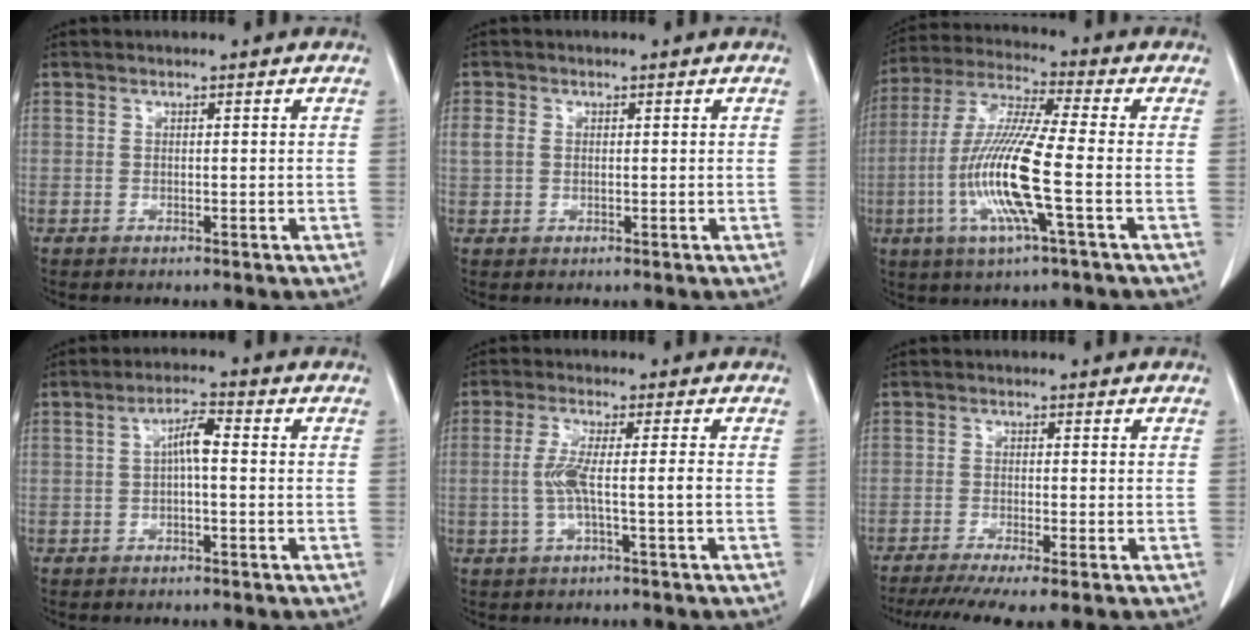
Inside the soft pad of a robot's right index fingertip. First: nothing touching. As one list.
[{"total": 2.1, "force": [0.4, 1.7, 1.2], "torque": [-0.035, 0.010, 0.010]}, {"total": 13.7, "force": [-3.3, 0.2, 13.4], "torque": [-0.282, -0.011, -0.073]}, {"total": 3.8, "force": [0.0, 0.7, 3.7], "torque": [-0.067, 0.011, -0.001]}, {"total": 4.9, "force": [-0.9, -0.3, 4.8], "torque": [-0.102, 0.002, -0.017]}, {"total": 8.6, "force": [-6.5, 0.2, 5.5], "torque": [-0.081, -0.016, -0.104]}]